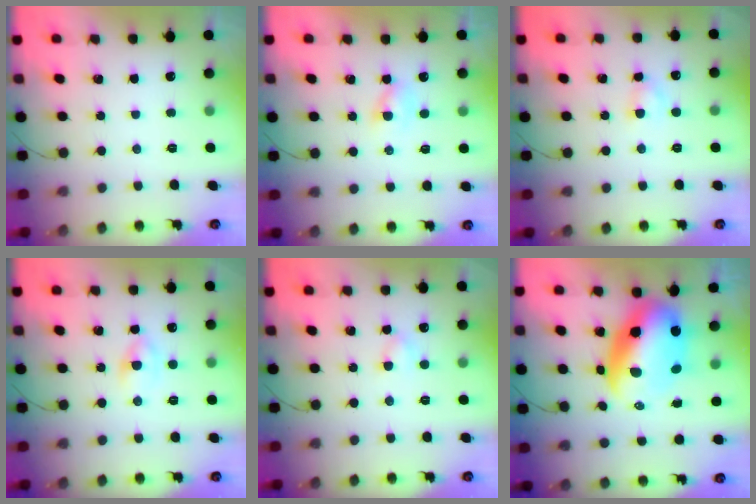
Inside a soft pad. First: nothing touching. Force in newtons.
{"total": 2.0, "press": 1.8, "slide": 0.9}
{"total": 2.5, "press": 2.3, "slide": 1.0}
{"total": 2.3, "press": 2.0, "slide": 1.1}
{"total": 3.1, "press": 2.8, "slide": 1.2}
{"total": 13.7, "press": 13.3, "slide": 3.4}